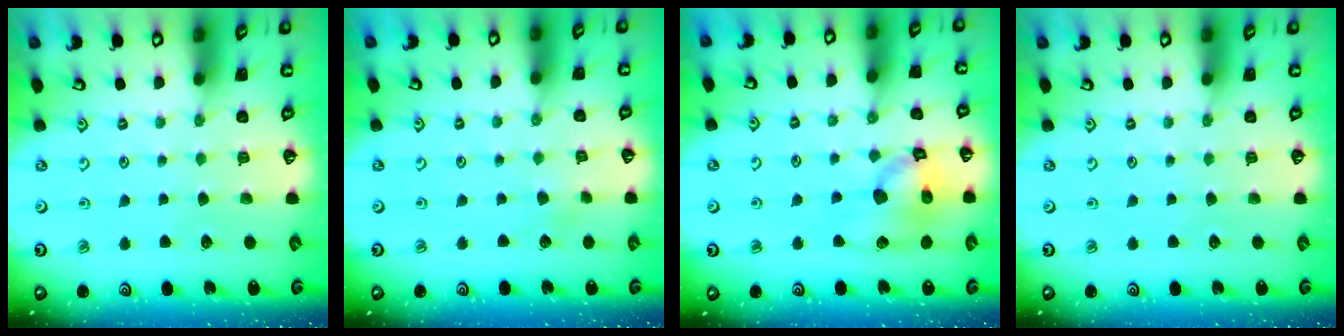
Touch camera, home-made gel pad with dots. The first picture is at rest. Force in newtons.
{"total": 1.6, "press": 1.6, "slide": 0.0}
{"total": 15.4, "press": 15.2, "slide": 2.1}
{"total": 0.0}